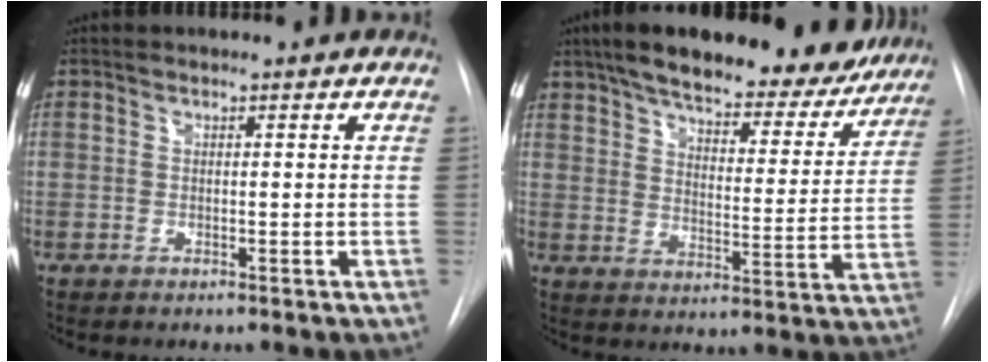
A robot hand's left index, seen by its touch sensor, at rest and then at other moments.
{"total": 24.1, "force": [20.0, 6.9, 11.5], "torque": [-0.181, 0.001, 0.264]}